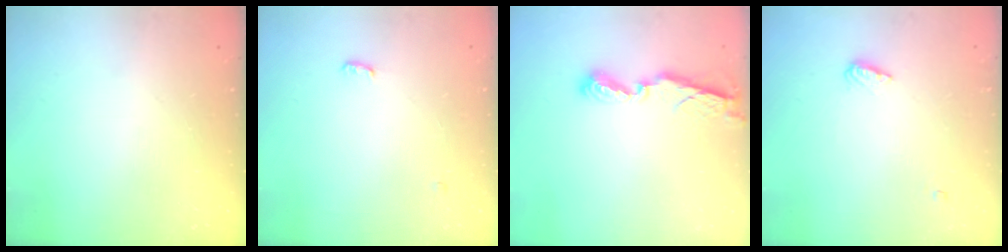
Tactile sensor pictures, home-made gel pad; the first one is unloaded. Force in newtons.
{"total": 7.6, "press": 4.2, "slide": 6.4}
{"total": 7.8, "press": 7.8, "slide": 0.5}
{"total": 5.2, "press": 5.1, "slide": 1.0}